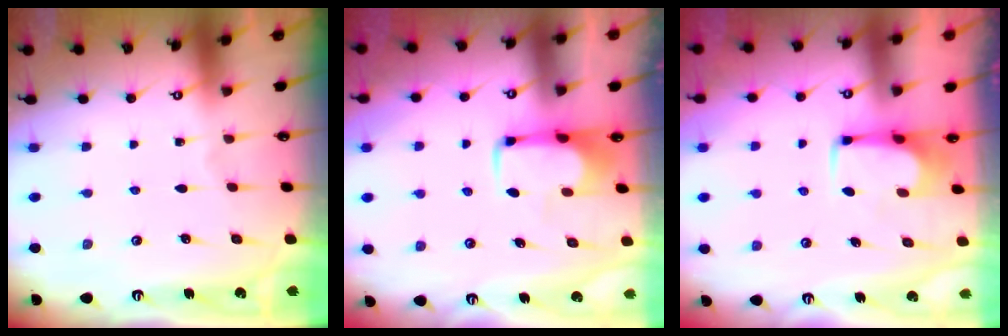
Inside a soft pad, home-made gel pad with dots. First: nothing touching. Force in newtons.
{"total": 1.9, "press": 1.8, "slide": 0.4}
{"total": 4.1, "press": 4.1, "slide": 0.5}